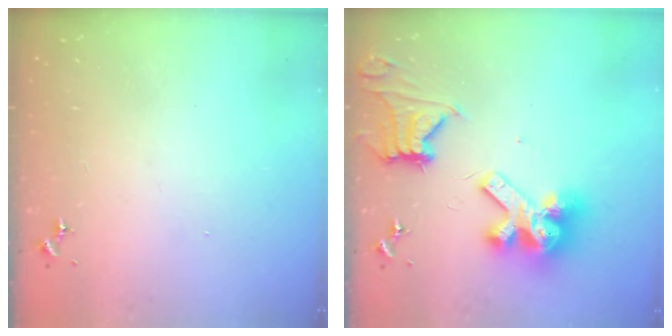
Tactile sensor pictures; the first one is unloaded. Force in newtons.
{"total": 15.4, "press": 15.3, "slide": 2.1}